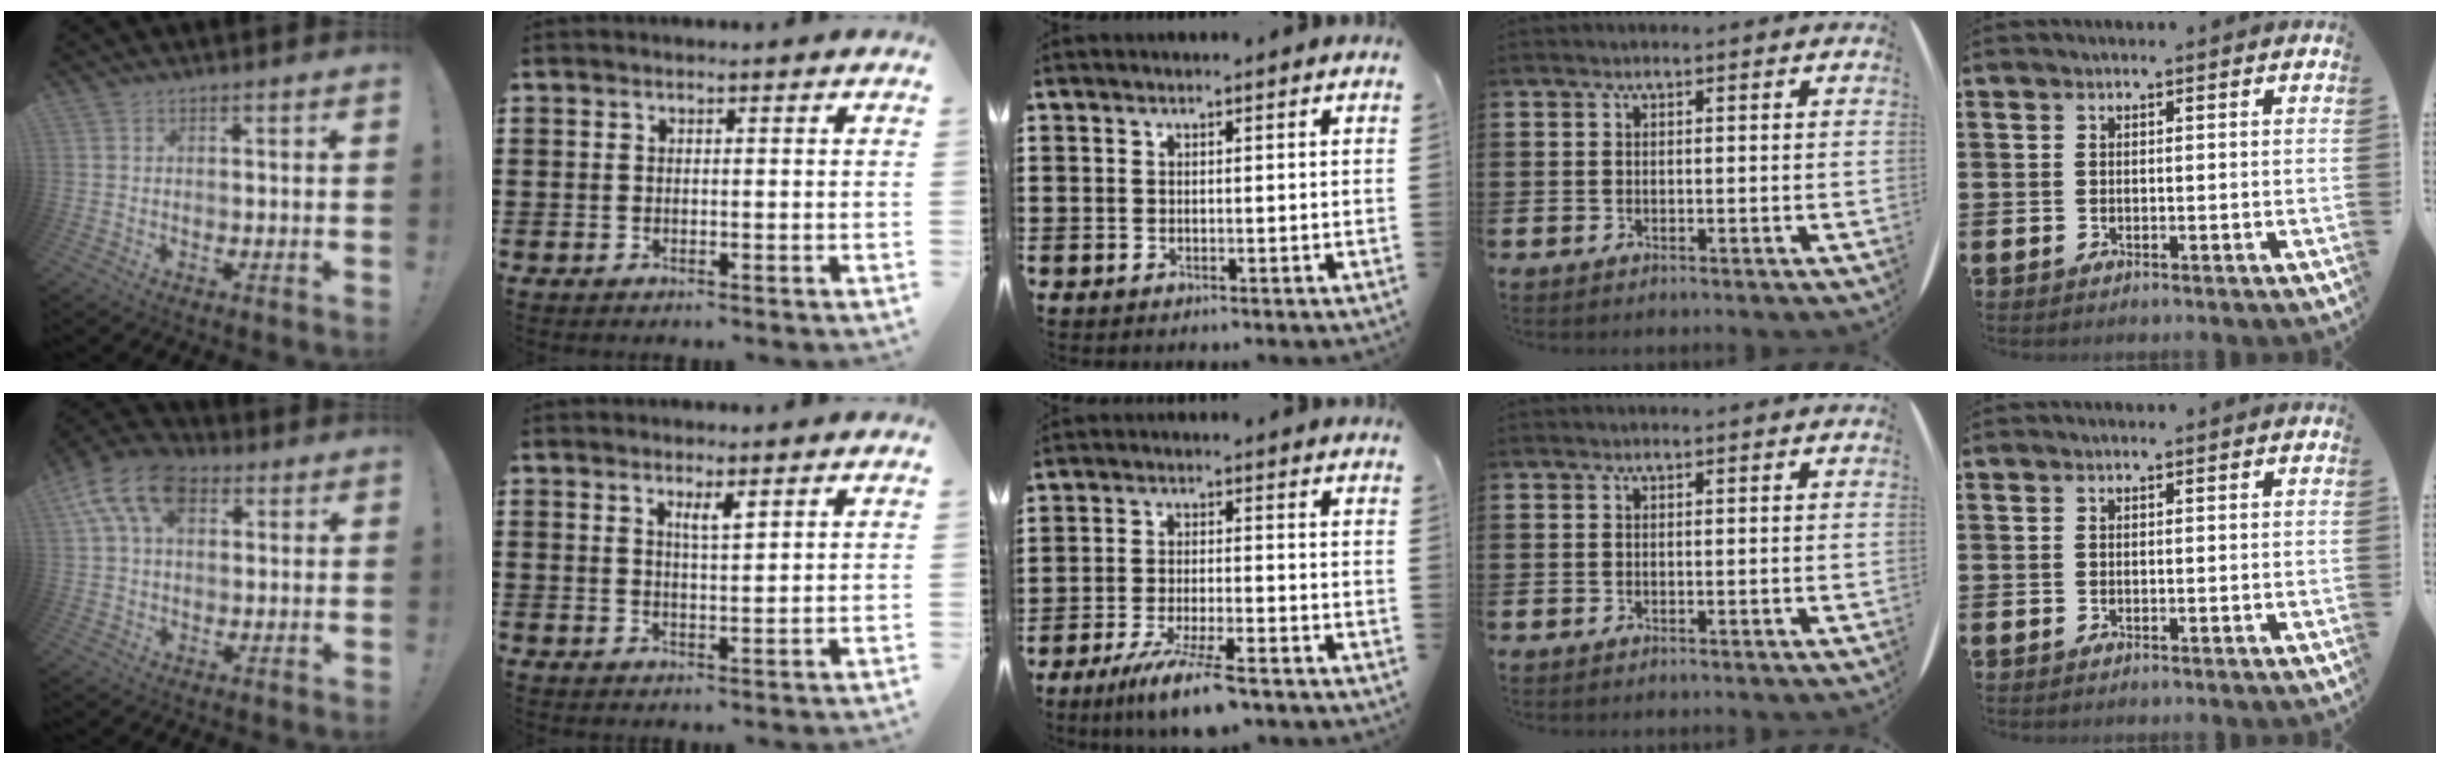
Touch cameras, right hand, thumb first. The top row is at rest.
{"thumb": {"total": 13.9, "force": [5.3, 9.0, 9.2], "torque": [-0.168, 0.000, 0.102]}, "index": {"total": 2.4, "force": [1.6, 0.4, 1.8], "torque": [-0.037, 0.002, 0.026]}, "middle": {"total": 7.1, "force": [-5.3, 0.5, 4.7], "torque": [-0.097, -0.015, -0.098]}}